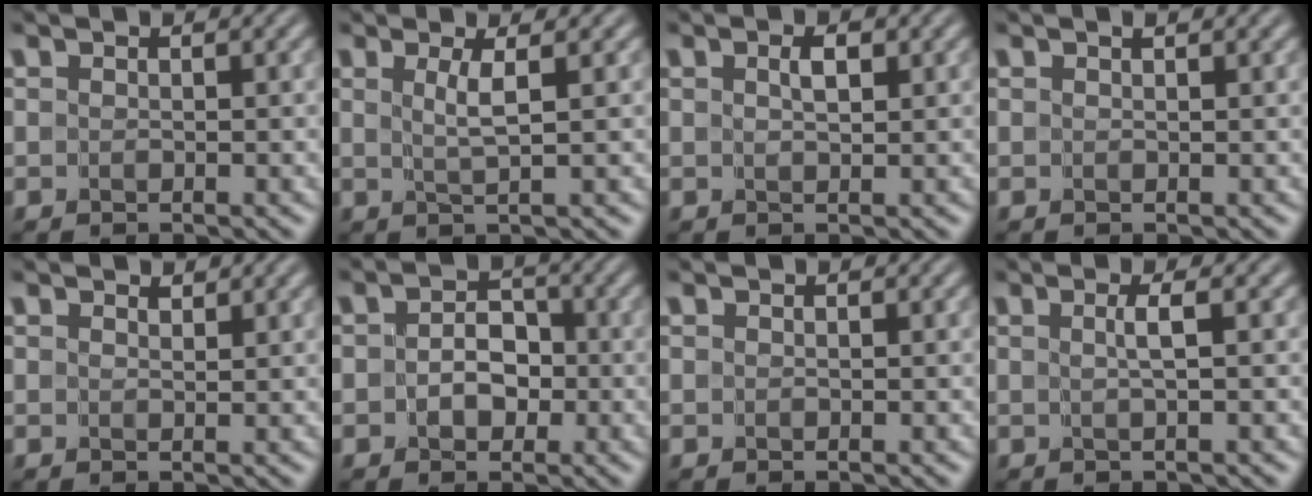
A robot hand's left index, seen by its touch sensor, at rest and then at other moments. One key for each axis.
{"total": 1.9, "fx": 0.5, "fy": 0.1, "fz": 1.8, "tx": -0.030, "ty": -0.004, "tz": 0.008}
{"total": 1.2, "fx": 0.6, "fy": 0.4, "fz": 1.0, "tx": -0.016, "ty": -0.001, "tz": 0.012}
{"total": 1.1, "fx": 0.8, "fy": 0.1, "fz": 0.8, "tx": -0.009, "ty": -0.003, "tz": 0.009}
{"total": 0.9, "fx": 0.8, "fy": 0.2, "fz": 0.1, "tx": -0.002, "ty": -0.005, "tz": 0.016}
{"total": 2.8, "fx": -0.5, "fy": 2.1, "fz": 1.7, "tx": -0.023, "ty": -0.002, "tz": -0.016}
{"total": 0.0}
{"total": 1.3, "fx": 0.1, "fy": 0.0, "fz": 1.3, "tx": -0.022, "ty": 0.002, "tz": -0.001}